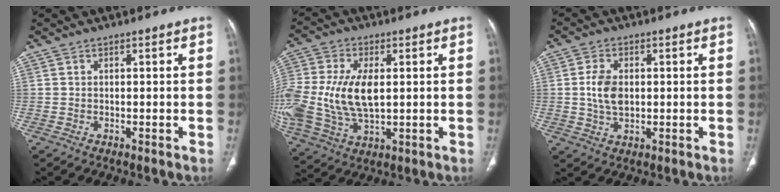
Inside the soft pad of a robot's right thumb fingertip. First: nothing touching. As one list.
[{"total": 19.7, "force": [0.6, 11.4, 16.1], "torque": [-0.388, -0.007, 0.022]}, {"total": 5.9, "force": [0.3, 3.7, 4.6], "torque": [-0.086, 0.000, 0.008]}]